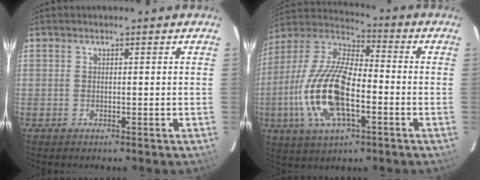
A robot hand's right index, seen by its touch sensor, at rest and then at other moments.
{"total": 19.1, "force": [-4.9, 8.1, 16.6], "torque": [-0.351, -0.006, -0.096]}